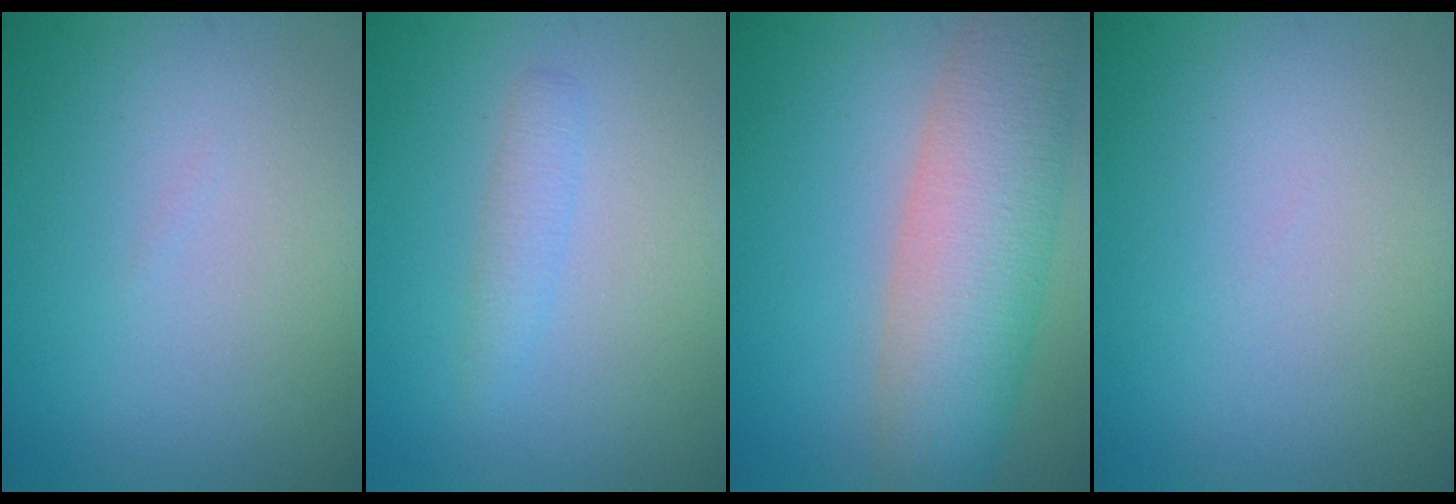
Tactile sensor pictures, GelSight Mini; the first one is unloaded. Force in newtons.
{"total": 1.3, "press": 1.3, "slide": 0.0}
{"total": 8.0, "press": 8.0, "slide": 0.4}
{"total": 0.0}